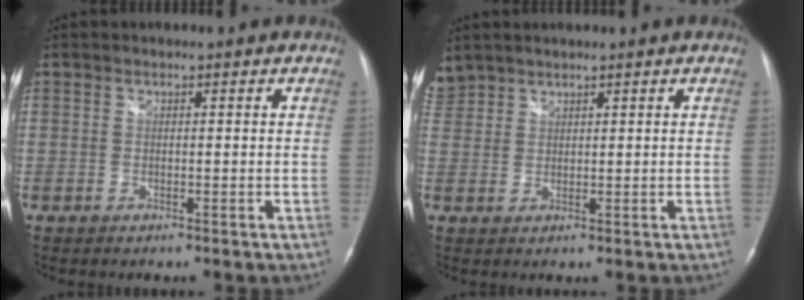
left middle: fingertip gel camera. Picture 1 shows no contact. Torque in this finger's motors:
{"motor_torque": [0.16, -0.15, 0.01, -0.02]}